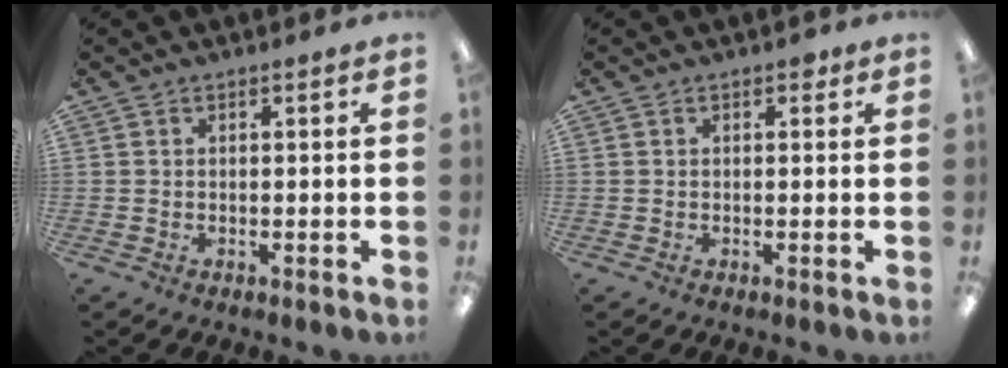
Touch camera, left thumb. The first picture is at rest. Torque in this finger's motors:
{"motor_torque": [0.03, -0.05, 0.49, -0.16, 0.00]}